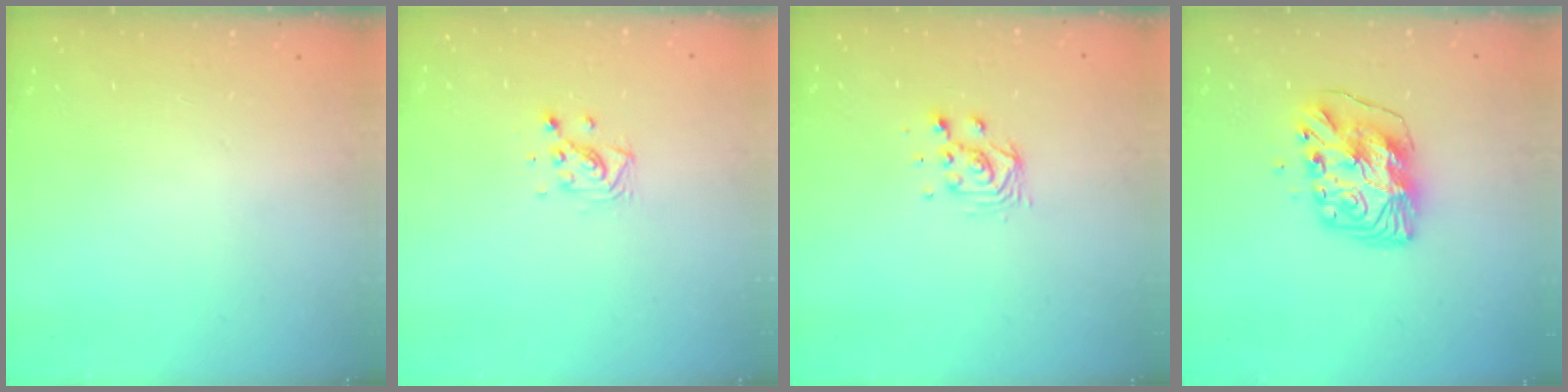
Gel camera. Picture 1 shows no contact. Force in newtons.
{"total": 6.3, "press": 6.1, "slide": 1.7}
{"total": 5.0, "press": 5.0, "slide": 0.1}
{"total": 10.1, "press": 10.0, "slide": 1.2}